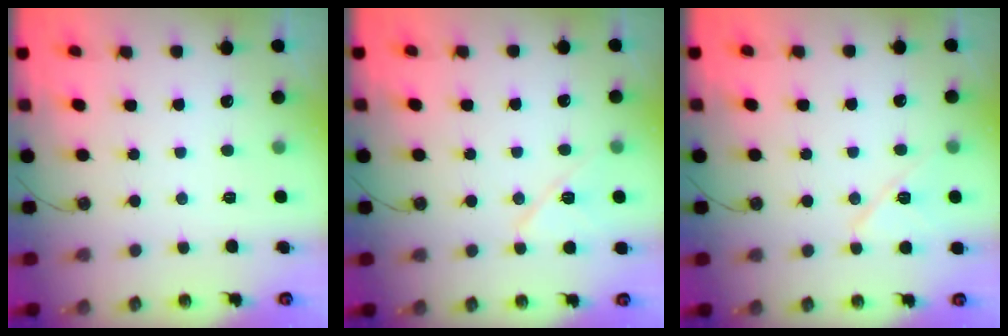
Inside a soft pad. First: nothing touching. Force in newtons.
{"total": 9.0, "press": 8.9, "slide": 1.5}
{"total": 9.0, "press": 8.9, "slide": 1.5}